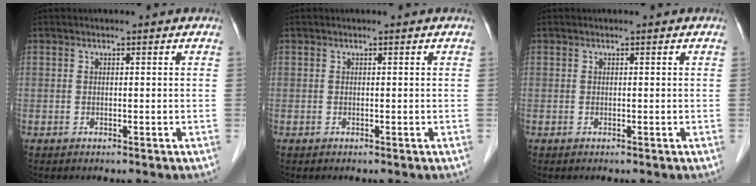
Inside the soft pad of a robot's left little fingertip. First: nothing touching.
{"total": 0.0}
{"total": 0.0}